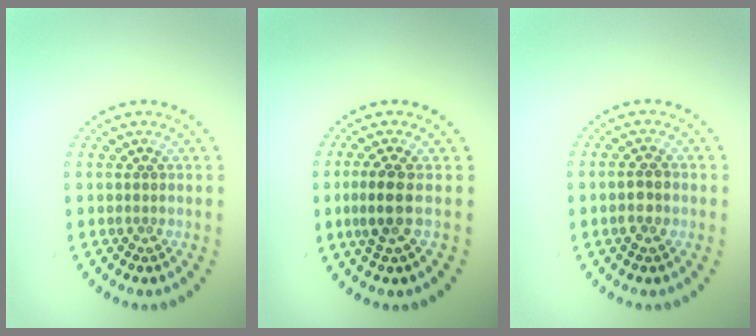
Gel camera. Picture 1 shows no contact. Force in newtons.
{"total": 2.6, "press": 2.2, "slide": 1.3}
{"total": 1.9, "press": 1.9, "slide": 0.5}